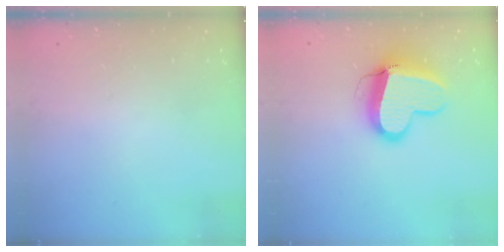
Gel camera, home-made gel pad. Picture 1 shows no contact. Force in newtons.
{"total": 15.6, "press": 15.5, "slide": 1.5}